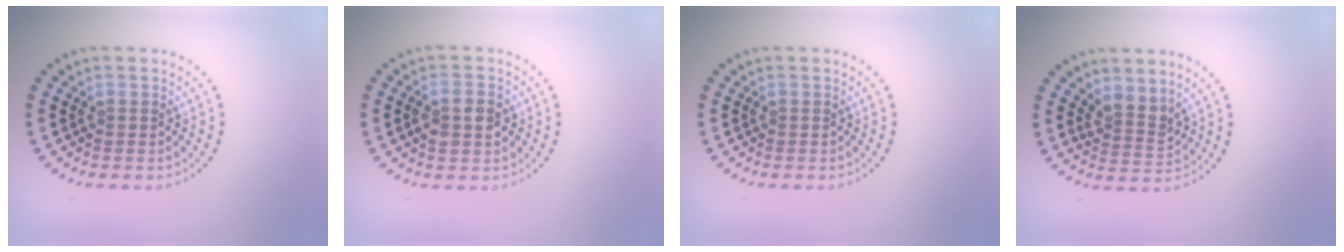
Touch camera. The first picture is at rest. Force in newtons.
{"total": 2.4, "press": 2.4, "slide": 0.2}
{"total": 0.0}
{"total": 2.4, "press": 1.8, "slide": 1.6}